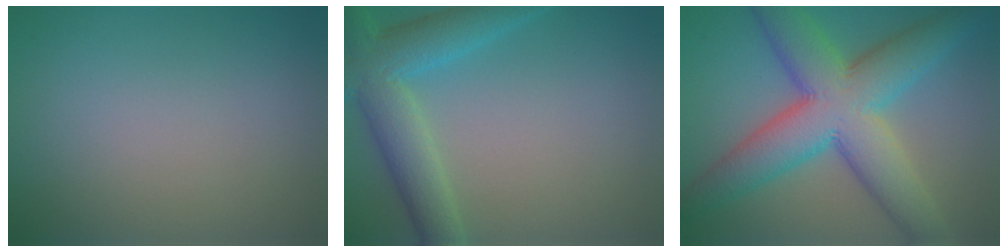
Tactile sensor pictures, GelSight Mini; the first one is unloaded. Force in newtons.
{"total": 6.2, "press": 6.2, "slide": 0.2}
{"total": 10.6, "press": 10.6, "slide": 0.1}